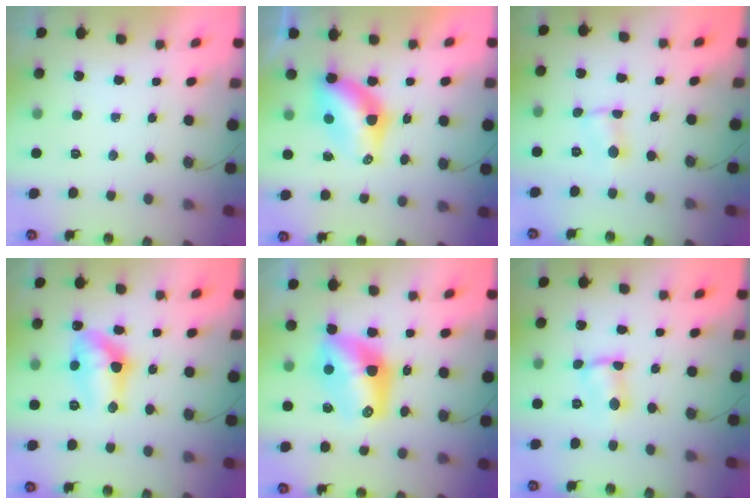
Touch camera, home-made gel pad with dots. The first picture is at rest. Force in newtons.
{"total": 7.3, "press": 7.3, "slide": 0.3}
{"total": 1.9, "press": 1.9, "slide": 0.2}
{"total": 12.5, "press": 12.5, "slide": 0.6}
{"total": 12.2, "press": 12.1, "slide": 1.0}
{"total": 2.7, "press": 2.7, "slide": 0.1}